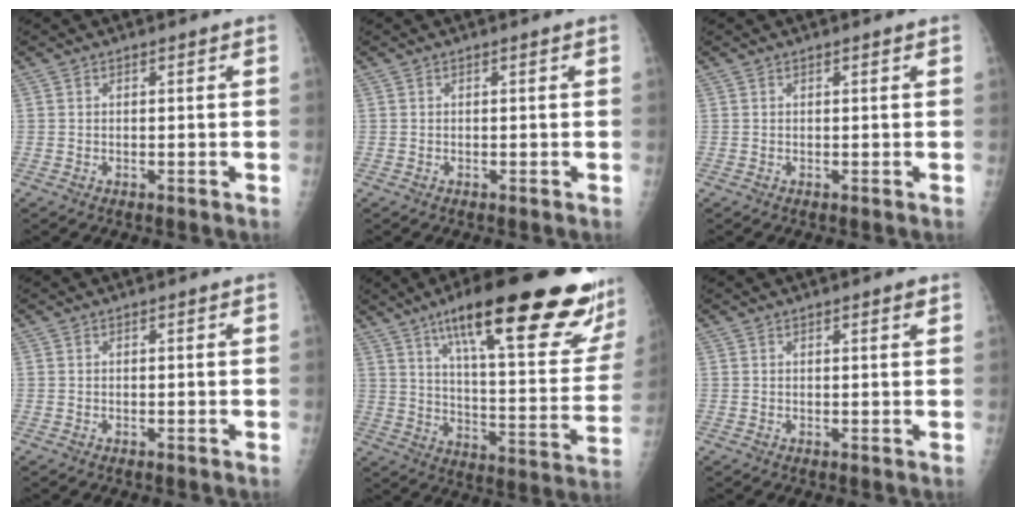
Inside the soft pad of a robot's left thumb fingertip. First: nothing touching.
{"total": 0.0}
{"total": 0.0}
{"total": 0.0}
{"total": 31.2, "force": [19.7, 6.6, 23.3], "torque": [-0.285, -0.054, 0.288]}
{"total": 1.5, "force": [1.0, 0.4, 1.1], "torque": [-0.013, -0.003, 0.012]}